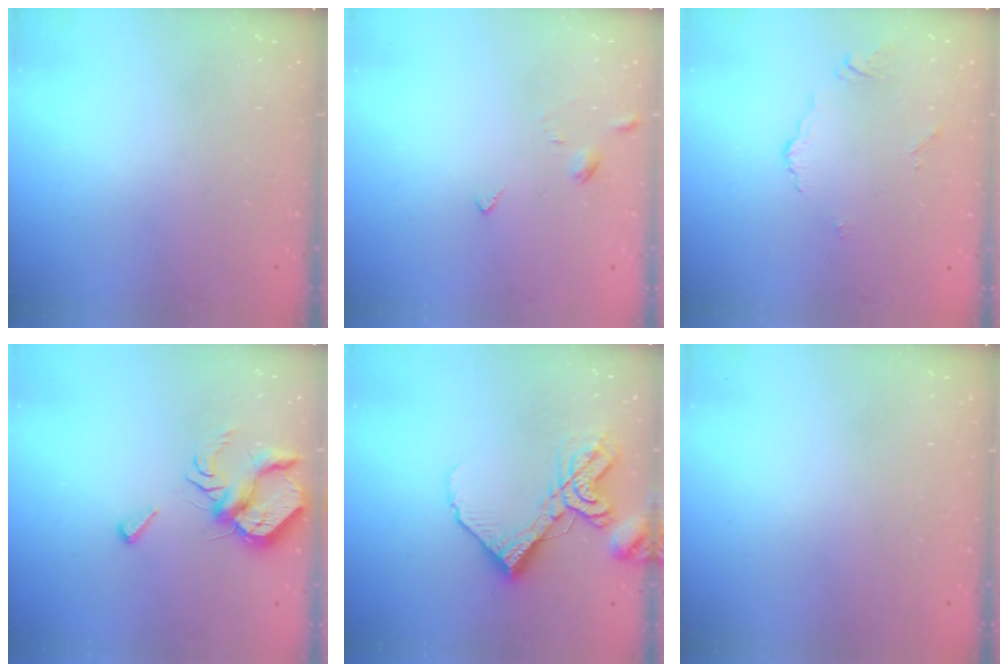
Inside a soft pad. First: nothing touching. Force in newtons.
{"total": 2.8, "press": 2.8, "slide": 0.6}
{"total": 3.0, "press": 2.9, "slide": 0.8}
{"total": 7.6, "press": 7.6, "slide": 0.1}
{"total": 12.1, "press": 12.0, "slide": 1.3}
{"total": 2.0, "press": 2.0, "slide": 0.1}